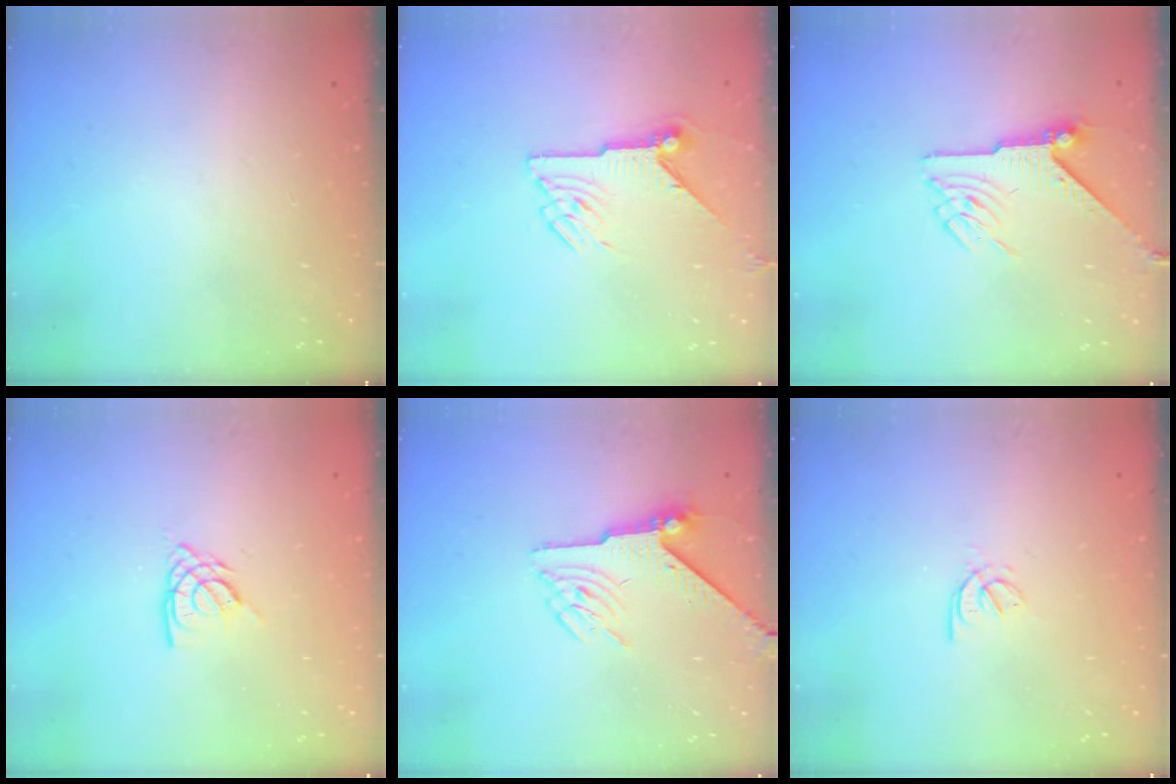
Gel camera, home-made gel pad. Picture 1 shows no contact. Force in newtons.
{"total": 9.5, "press": 9.5, "slide": 0.5}
{"total": 6.4, "press": 6.4, "slide": 0.1}
{"total": 4.7, "press": 4.7, "slide": 0.4}
{"total": 5.9, "press": 5.8, "slide": 1.0}
{"total": 2.9, "press": 2.8, "slide": 0.8}